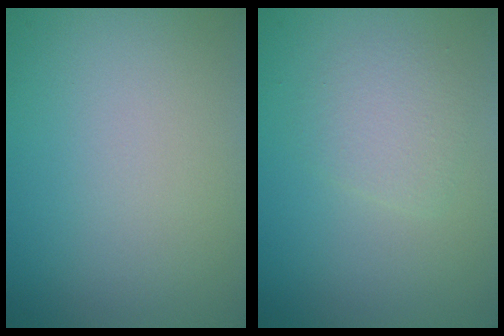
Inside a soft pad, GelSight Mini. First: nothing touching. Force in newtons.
{"total": 2.0, "press": 2.0, "slide": 0.2}